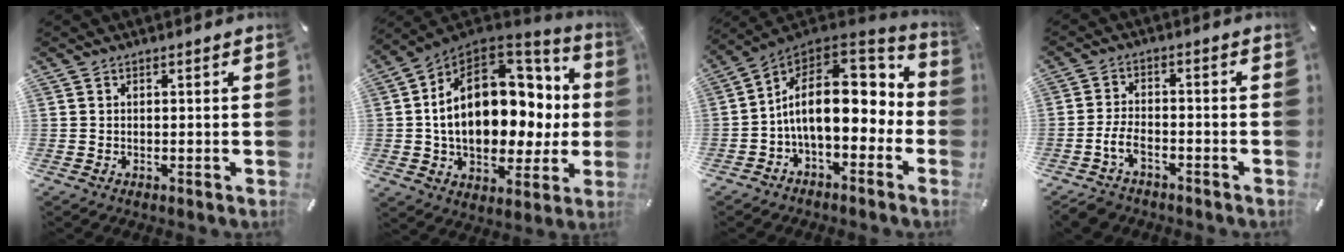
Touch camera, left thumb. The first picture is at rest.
{"total": 23.1, "force": [2.4, 15.3, 17.2], "torque": [-0.289, -0.013, 0.049]}
{"total": 18.9, "force": [0.8, 10.9, 15.5], "torque": [-0.265, -0.004, 0.018]}
{"total": 6.1, "force": [-3.3, 3.6, 3.6], "torque": [-0.077, 0.018, -0.065]}